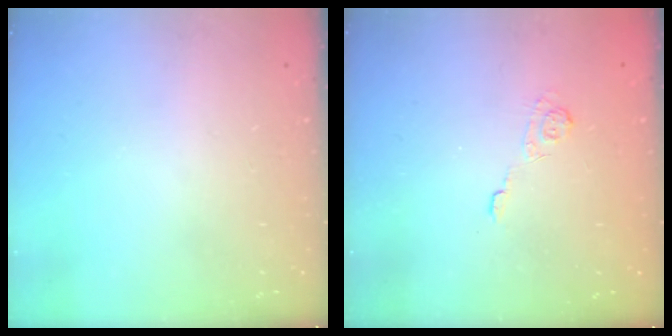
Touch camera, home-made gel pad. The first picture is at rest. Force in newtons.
{"total": 3.0, "press": 2.6, "slide": 1.4}